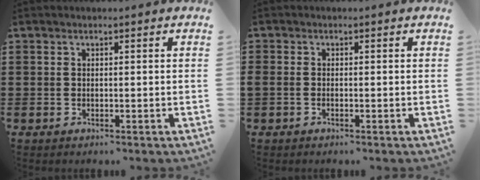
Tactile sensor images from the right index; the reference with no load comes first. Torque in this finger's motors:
{"motor_torque": [1.04, 1.10, 0.17, 0.04]}